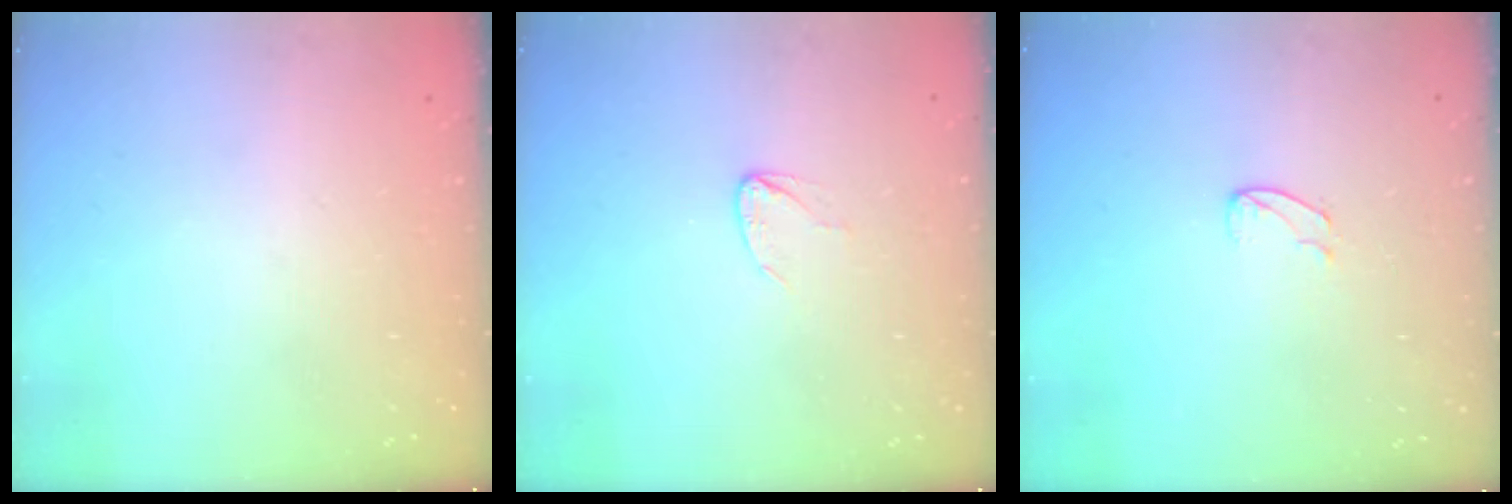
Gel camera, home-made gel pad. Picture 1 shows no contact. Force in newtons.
{"total": 2.7, "press": 2.7, "slide": 0.3}
{"total": 5.0, "press": 5.0, "slide": 0.4}